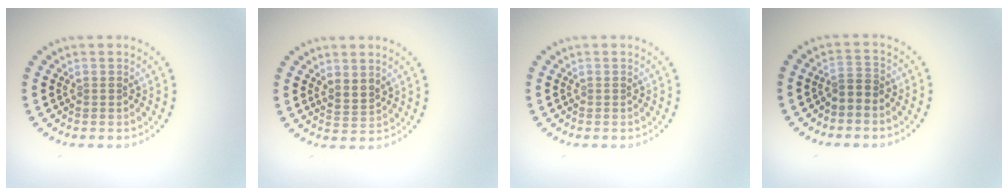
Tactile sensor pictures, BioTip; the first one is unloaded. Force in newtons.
{"total": 1.8, "press": 1.5, "slide": 1.1}
{"total": 0.0}
{"total": 1.6, "press": 1.4, "slide": 0.9}